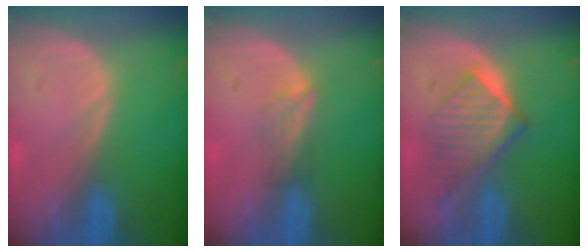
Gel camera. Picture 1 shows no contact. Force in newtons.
{"total": 2.4, "press": 1.9, "slide": 1.5}
{"total": 6.4, "press": 6.3, "slide": 1.5}